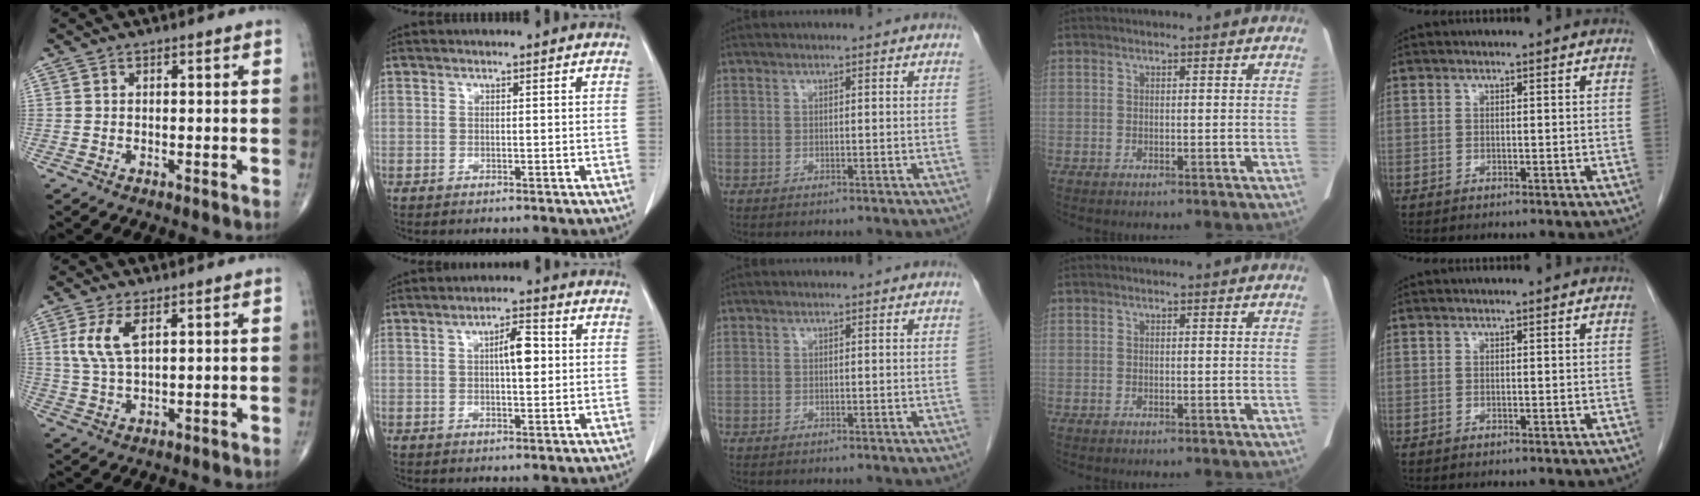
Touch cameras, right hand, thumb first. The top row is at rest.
{"thumb": {"total": 6.5, "force": [2.4, 2.6, 5.5], "torque": [-0.126, -0.003, 0.055]}, "index": {"total": 4.8, "force": [0.7, 1.4, 4.6], "torque": [-0.076, 0.009, 0.010]}}